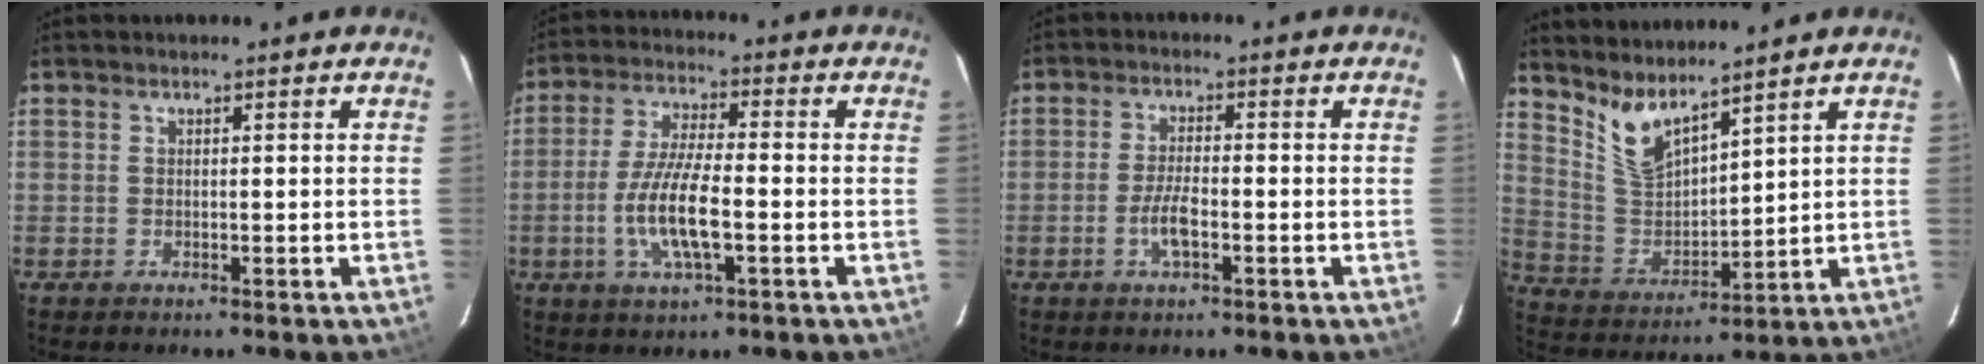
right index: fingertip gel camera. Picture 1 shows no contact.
{"total": 10.4, "force": [-2.8, 2.5, 9.7], "torque": [-0.198, -0.002, -0.056]}
{"total": 4.5, "force": [-1.8, 1.3, 3.9], "torque": [-0.082, 0.002, -0.036]}
{"total": 8.3, "force": [6.8, 2.0, 4.4], "torque": [-0.092, -0.014, 0.146]}